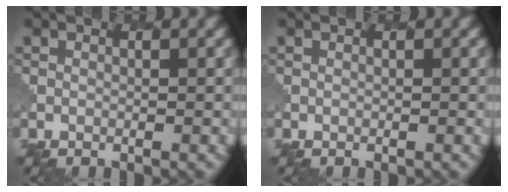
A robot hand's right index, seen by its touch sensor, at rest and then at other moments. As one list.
[{"total": 0.0}]